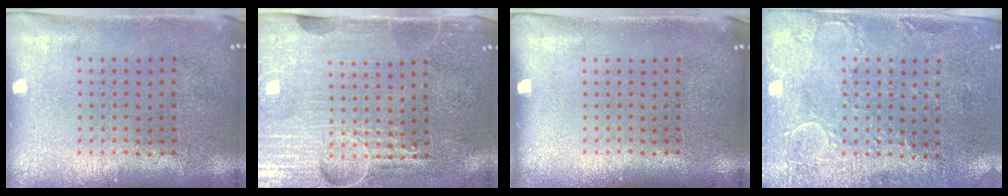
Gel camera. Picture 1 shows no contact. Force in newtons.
{"total": 4.4, "press": 4.0, "slide": 1.8}
{"total": 0.0}
{"total": 2.7, "press": 2.4, "slide": 1.2}